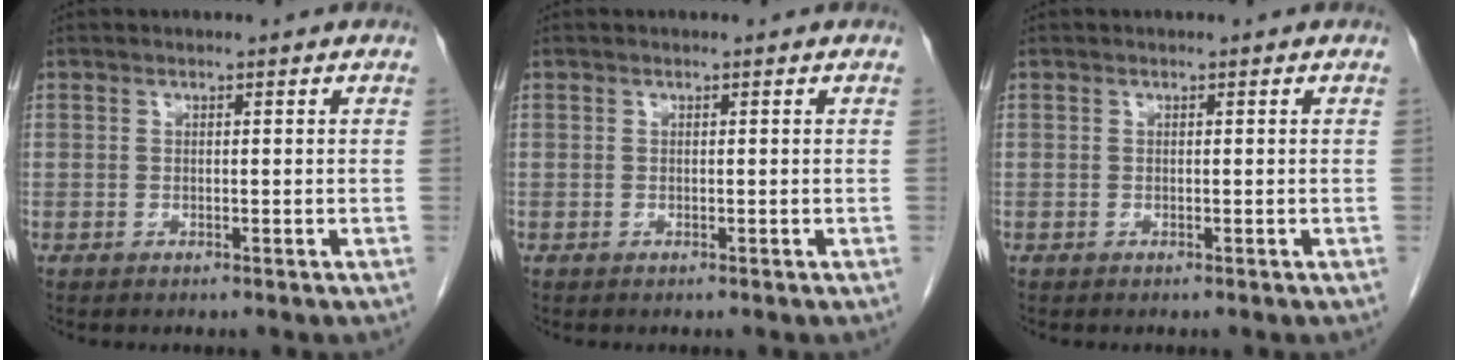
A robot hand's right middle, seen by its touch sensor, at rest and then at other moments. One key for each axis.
{"total": 0.0}
{"total": 0.0}